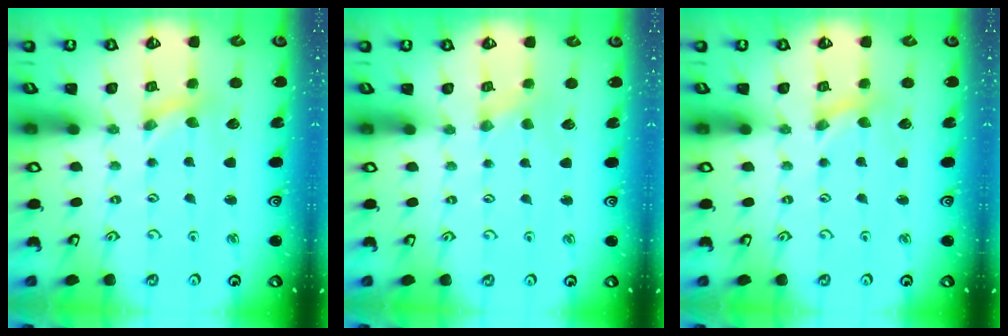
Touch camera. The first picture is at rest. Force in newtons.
{"total": 0.0}
{"total": 0.0}